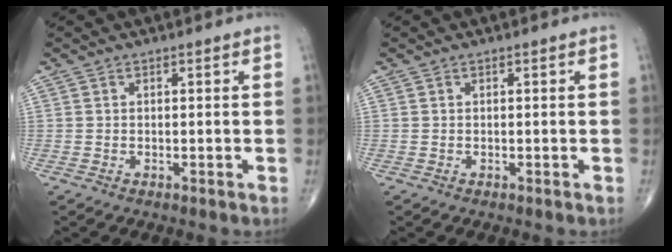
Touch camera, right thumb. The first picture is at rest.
{"total": 0.0}